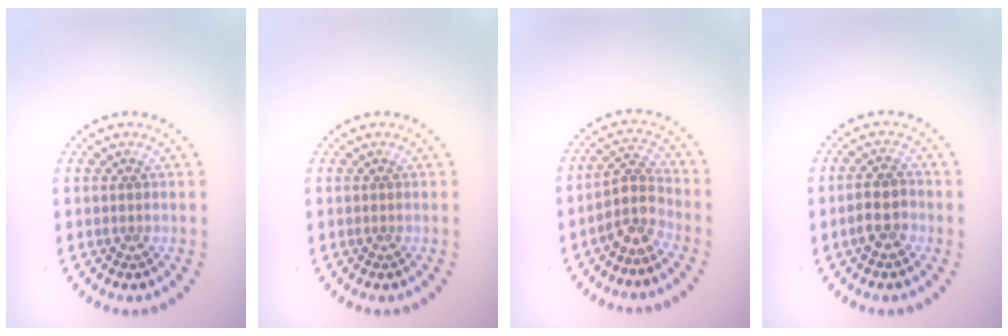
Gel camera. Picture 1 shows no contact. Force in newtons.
{"total": 0.0}
{"total": 3.0, "press": 2.3, "slide": 1.9}
{"total": 2.8, "press": 2.6, "slide": 0.9}